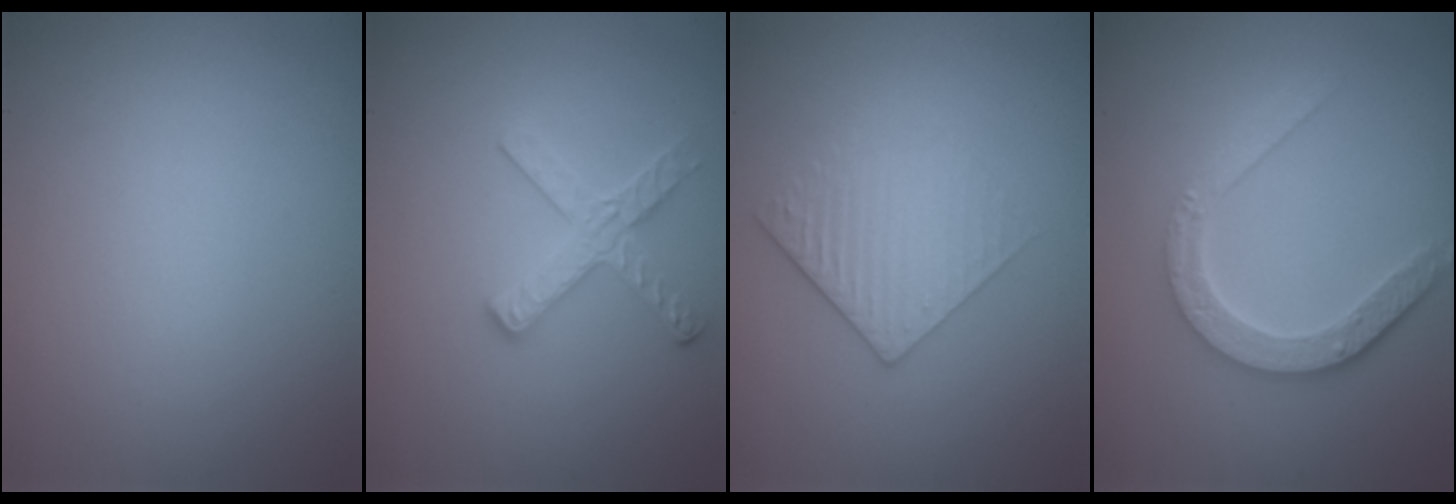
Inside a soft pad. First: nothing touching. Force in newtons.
{"total": 2.8, "press": 2.8, "slide": 0.3}
{"total": 2.9, "press": 2.6, "slide": 1.2}
{"total": 4.7, "press": 3.5, "slide": 3.1}